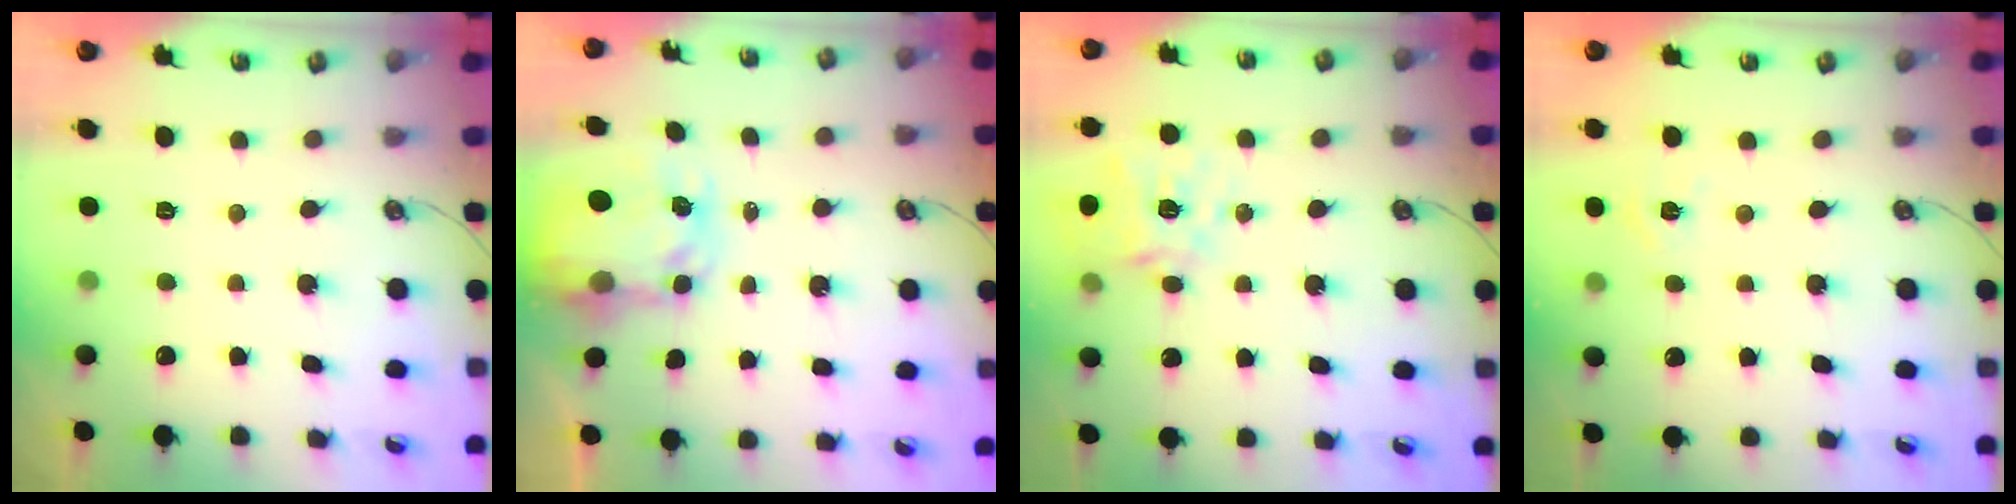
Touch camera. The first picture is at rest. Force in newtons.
{"total": 6.1, "press": 6.1, "slide": 0.5}
{"total": 15.3, "press": 15.1, "slide": 2.2}
{"total": 4.8, "press": 4.7, "slide": 0.6}